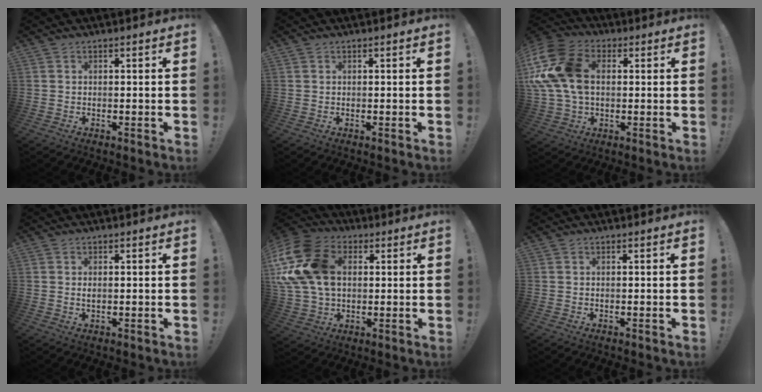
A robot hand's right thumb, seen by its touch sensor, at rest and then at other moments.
{"total": 0.0}
{"total": 19.2, "force": [3.3, 13.5, 13.2], "torque": [-0.254, 0.007, 0.066]}
{"total": 1.1, "force": [0.2, 0.6, 0.9], "torque": [-0.019, 0.004, 0.003]}
{"total": 21.5, "force": [4.8, 15.6, 14.0], "torque": [-0.261, -0.002, 0.096]}
{"total": 0.0}